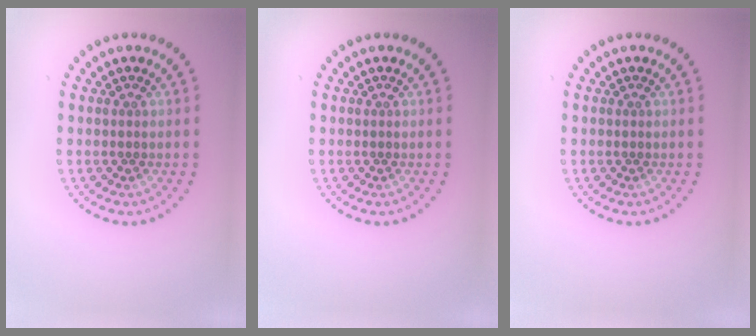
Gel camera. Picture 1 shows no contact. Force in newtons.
{"total": 0.0}
{"total": 0.0}